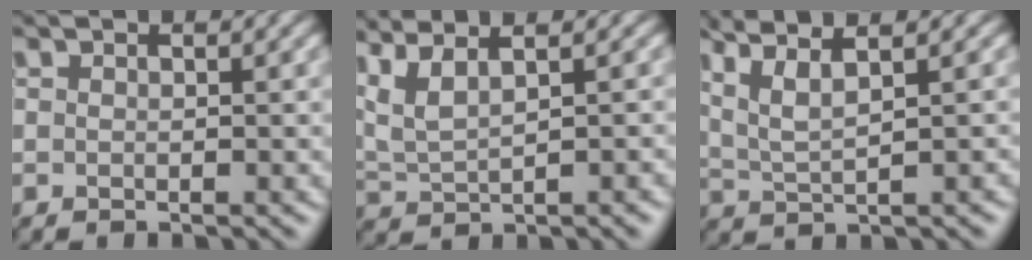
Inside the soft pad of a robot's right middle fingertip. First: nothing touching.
{"total": 5.1, "force": [2.7, 2.0, 3.8], "torque": [-0.073, 0.020, 0.050]}
{"total": 4.6, "force": [2.9, 1.2, 3.4], "torque": [-0.059, 0.015, 0.043]}